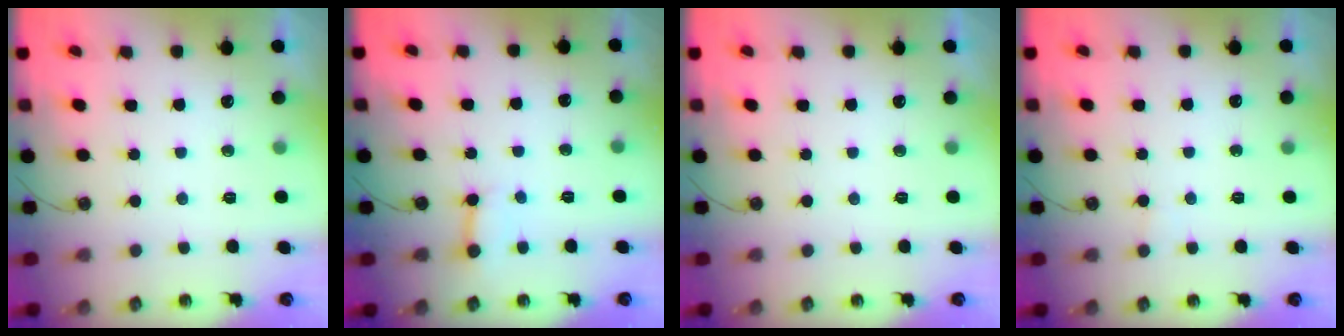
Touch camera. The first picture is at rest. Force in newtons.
{"total": 3.3, "press": 3.3, "slide": 0.3}
{"total": 0.0}
{"total": 3.7, "press": 3.7, "slide": 0.3}